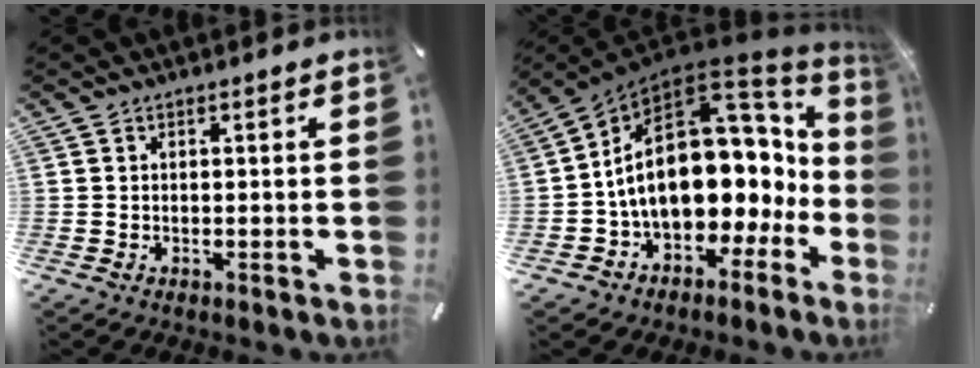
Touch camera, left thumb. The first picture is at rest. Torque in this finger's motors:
{"motor_torque": [0.81, 2.49, 2.60, 0.17, 0.83]}